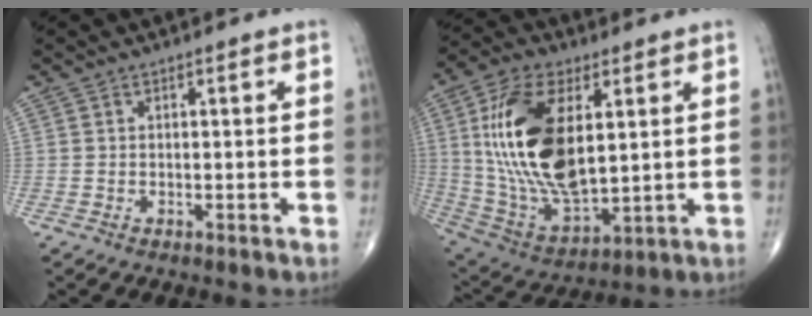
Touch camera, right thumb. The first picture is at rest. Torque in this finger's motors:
{"motor_torque": [-0.16, 3.38, 2.15, 0.62, 0.79]}